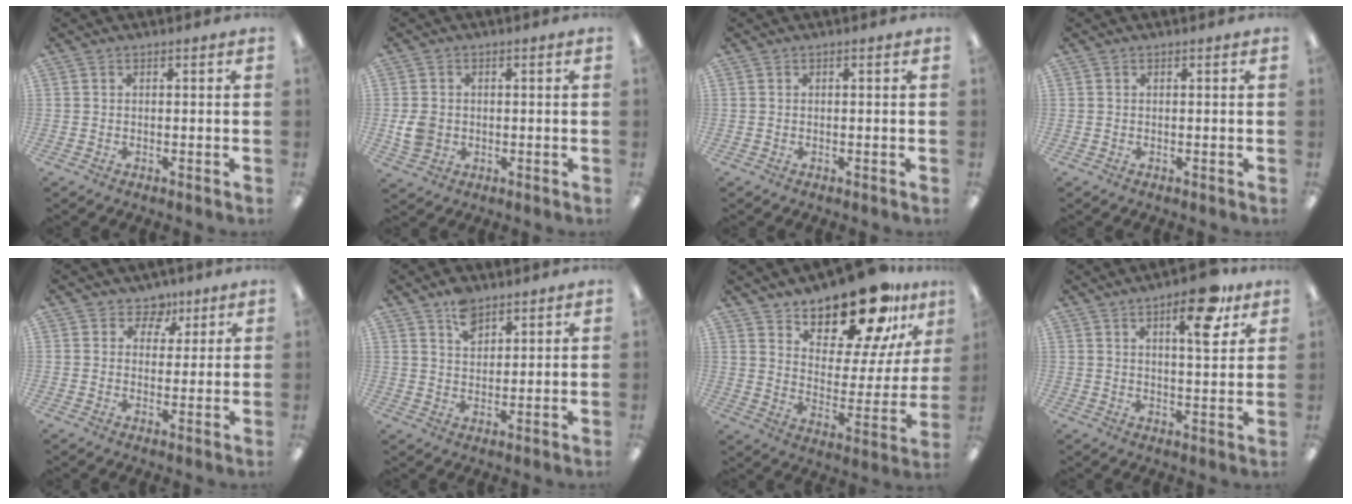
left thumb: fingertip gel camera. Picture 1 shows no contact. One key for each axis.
{"total": 5.4, "fx": -0.1, "fy": 4.7, "fz": 2.7, "tx": -0.048, "ty": 0.000, "tz": -0.004}
{"total": 0.0}
{"total": 0.0}
{"total": 6.0, "fx": 3.5, "fy": 4.6, "fz": 1.7, "tx": -0.011, "ty": -0.017, "tz": 0.058}
{"total": 6.4, "fx": 4.5, "fy": 3.7, "fz": 2.7, "tx": -0.036, "ty": -0.019, "tz": 0.079}
{"total": 20.0, "fx": 16.5, "fy": 6.7, "fz": 8.9, "tx": -0.137, "ty": -0.129, "tz": 0.282}
{"total": 11.9, "fx": 6.9, "fy": 4.1, "fz": 8.8, "tx": -0.112, "ty": -0.032, "tz": 0.106}